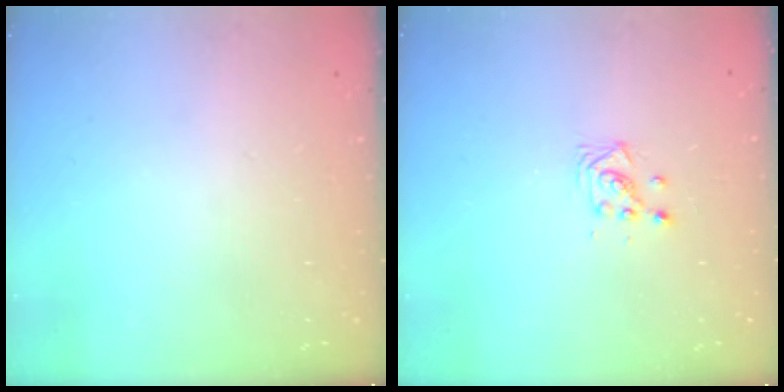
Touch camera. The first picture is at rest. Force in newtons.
{"total": 3.3, "press": 3.3, "slide": 0.4}